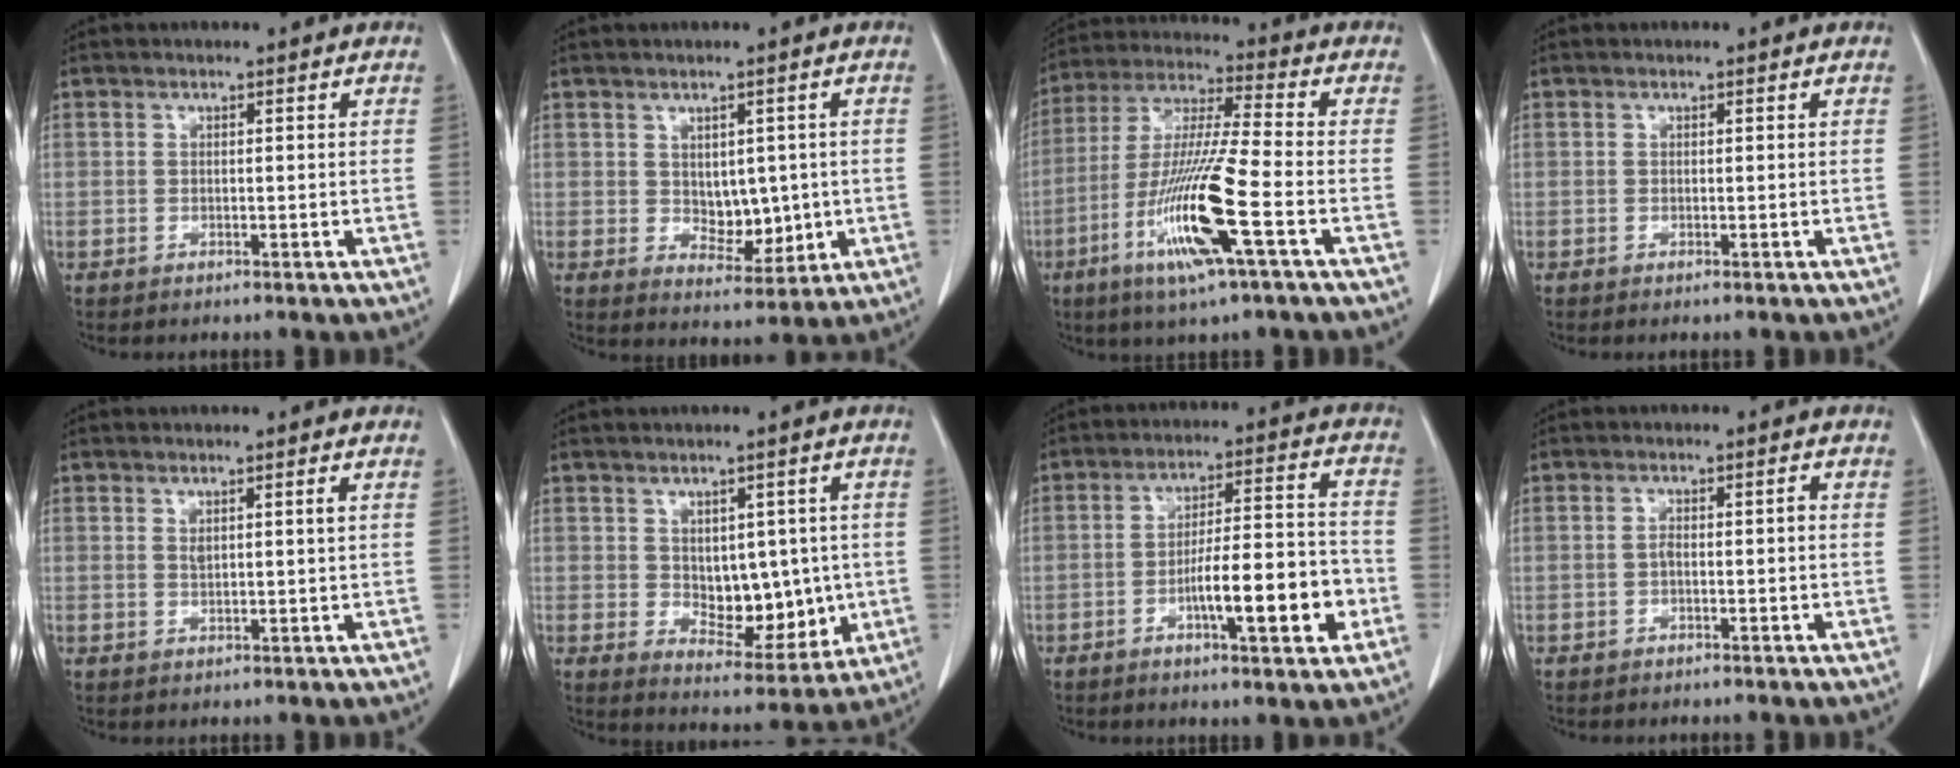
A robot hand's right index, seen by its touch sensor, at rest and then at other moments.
{"total": 5.8, "force": [0.2, 3.6, 4.5], "torque": [-0.062, -0.005, 0.020]}
{"total": 15.3, "force": [-5.7, -0.1, 14.2], "torque": [-0.294, -0.021, -0.110]}
{"total": 0.0}
{"total": 1.5, "force": [0.7, 0.0, 1.4], "torque": [-0.031, -0.003, 0.016]}
{"total": 8.9, "force": [0.1, 5.2, 7.3], "torque": [-0.092, -0.002, 0.023]}
{"total": 12.1, "force": [-4.2, 2.1, 11.2], "torque": [-0.178, 0.014, -0.062]}
{"total": 1.7, "force": [-0.4, 0.4, 1.6], "torque": [-0.026, 0.002, -0.006]}